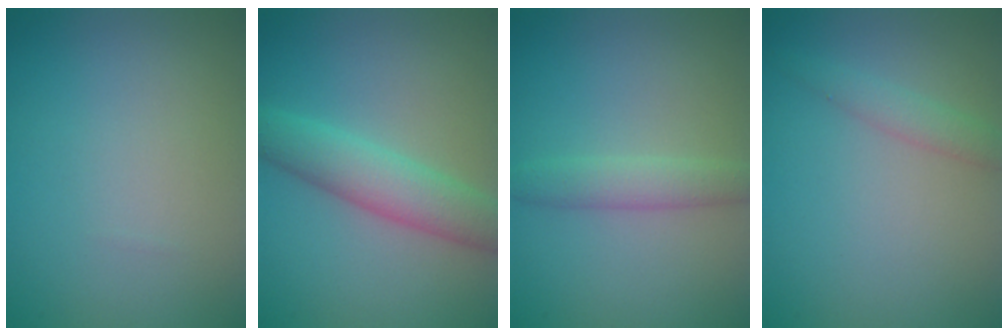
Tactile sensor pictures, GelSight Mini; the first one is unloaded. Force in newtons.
{"total": 4.6, "press": 4.6, "slide": 0.1}
{"total": 2.1, "press": 2.1, "slide": 0.1}
{"total": 1.7, "press": 1.7, "slide": 0.1}